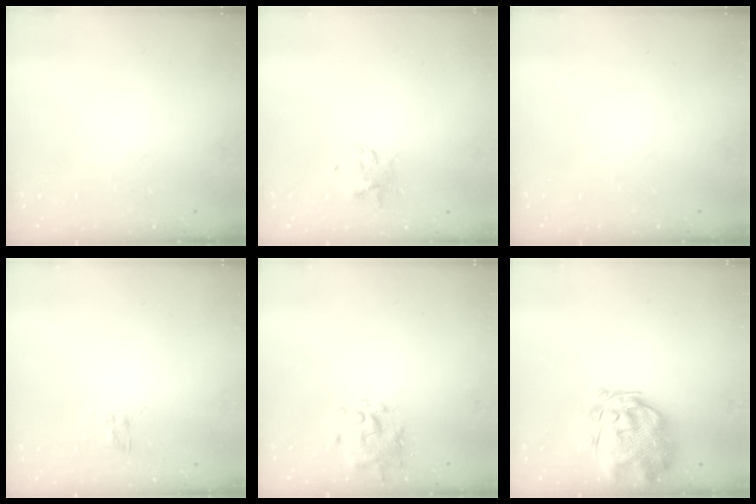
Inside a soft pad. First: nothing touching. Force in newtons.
{"total": 2.2, "press": 2.2, "slide": 0.4}
{"total": 0.0}
{"total": 2.3, "press": 2.0, "slide": 1.2}
{"total": 1.3, "press": 1.2, "slide": 0.4}
{"total": 3.6, "press": 3.2, "slide": 1.5}